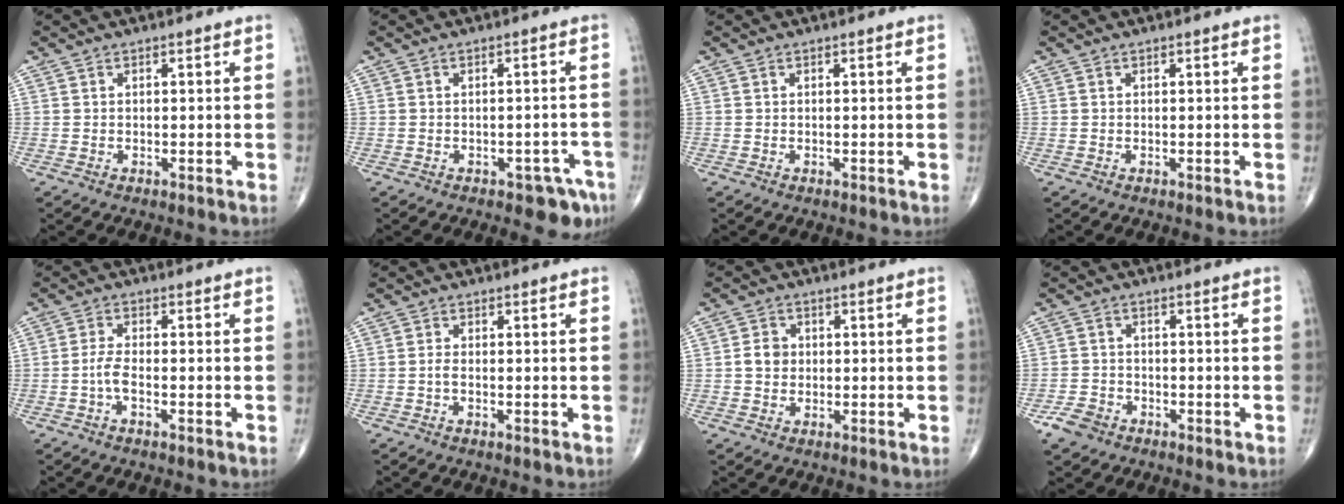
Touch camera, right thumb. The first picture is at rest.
{"total": 5.0, "force": [-2.9, 2.5, 3.1], "torque": [-0.022, 0.017, -0.031]}
{"total": 0.0}
{"total": 0.0}
{"total": 3.3, "force": [-1.2, 1.1, 2.9], "torque": [-0.068, 0.008, -0.027]}
{"total": 1.1, "force": [-0.4, 0.4, 1.0], "torque": [-0.024, -0.001, -0.009]}
{"total": 3.5, "force": [0.1, 3.0, 1.8], "torque": [-0.020, 0.007, -0.003]}
{"total": 4.0, "force": [-2.6, 2.8, 1.4], "torque": [-0.024, 0.011, -0.047]}